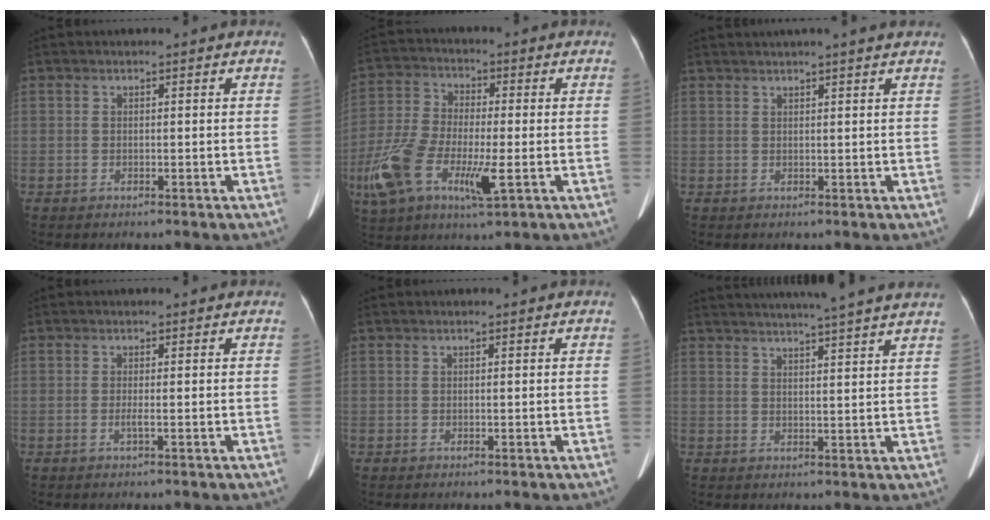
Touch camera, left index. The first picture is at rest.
{"total": 13.6, "force": [-4.2, 4.6, 12.0], "torque": [-0.265, -0.010, -0.076]}
{"total": 5.3, "force": [4.8, -0.3, 2.3], "torque": [-0.026, 0.032, 0.056]}
{"total": 0.8, "force": [-0.3, -0.1, 0.8], "torque": [-0.019, -0.001, -0.006]}
{"total": 0.0}
{"total": 15.8, "force": [14.0, -1.0, 7.1], "torque": [-0.120, 0.000, 0.177]}